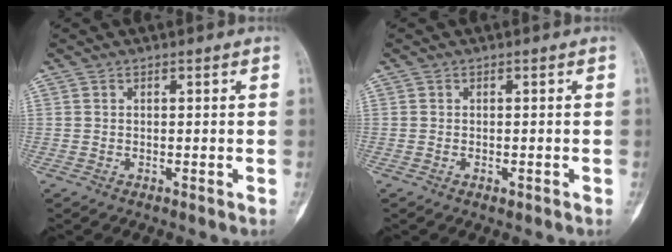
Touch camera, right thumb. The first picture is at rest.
{"total": 0.8, "force": [-0.4, 0.7, 0.3], "torque": [-0.005, 0.002, -0.004]}